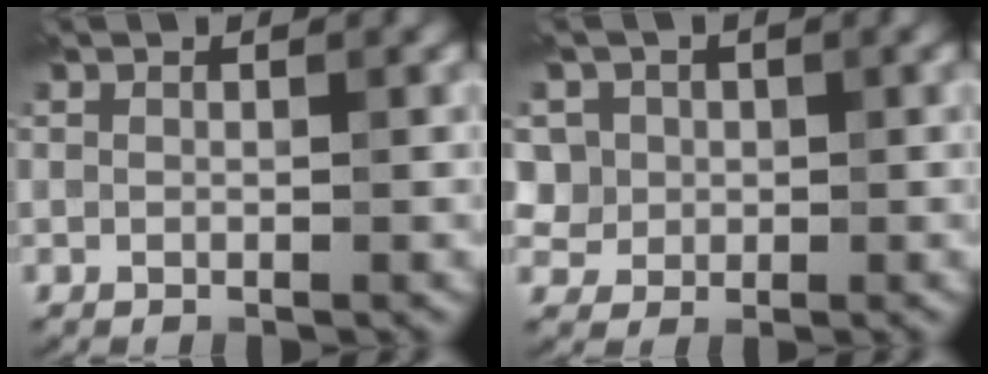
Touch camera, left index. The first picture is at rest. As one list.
[{"total": 5.3, "force": [2.0, 4.7, 1.7], "torque": [-0.038, 0.019, 0.022]}]